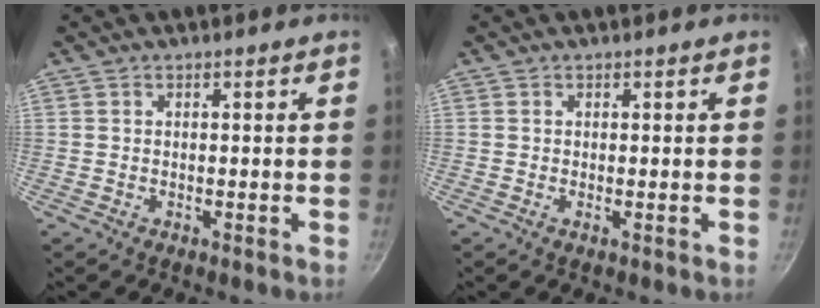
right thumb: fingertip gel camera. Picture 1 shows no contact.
{"total": 0.0}